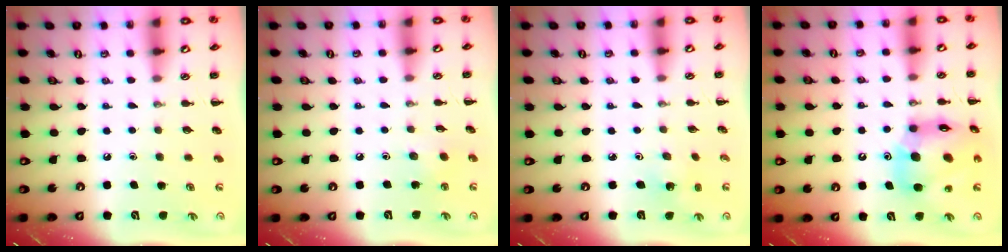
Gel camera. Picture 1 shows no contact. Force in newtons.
{"total": 2.8, "press": 2.8, "slide": 0.7}
{"total": 1.5, "press": 1.4, "slide": 0.5}
{"total": 16.9, "press": 16.1, "slide": 5.0}